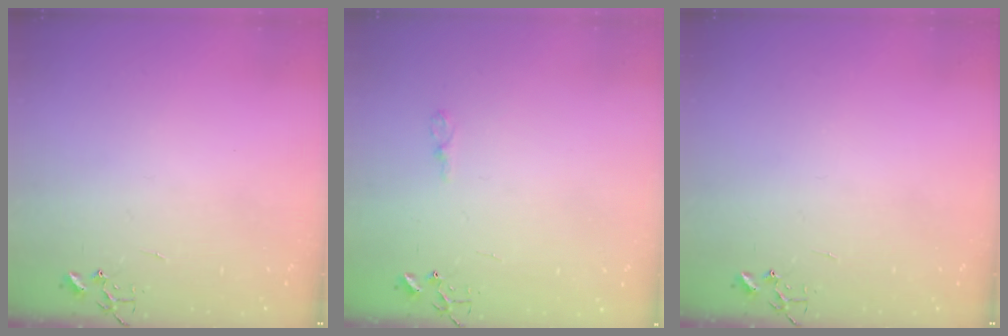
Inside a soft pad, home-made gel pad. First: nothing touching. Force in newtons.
{"total": 3.8, "press": 3.8, "slide": 0.4}
{"total": 0.0}